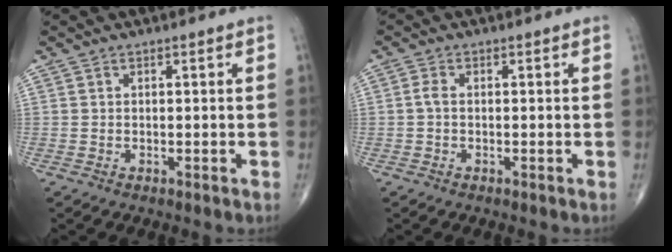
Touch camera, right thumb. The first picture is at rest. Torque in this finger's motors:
{"motor_torque": [-0.18, 0.30, 0.07, -0.03, 0.03]}